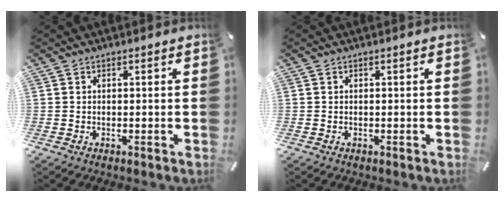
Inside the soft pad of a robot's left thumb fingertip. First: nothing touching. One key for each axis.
{"total": 0.0}